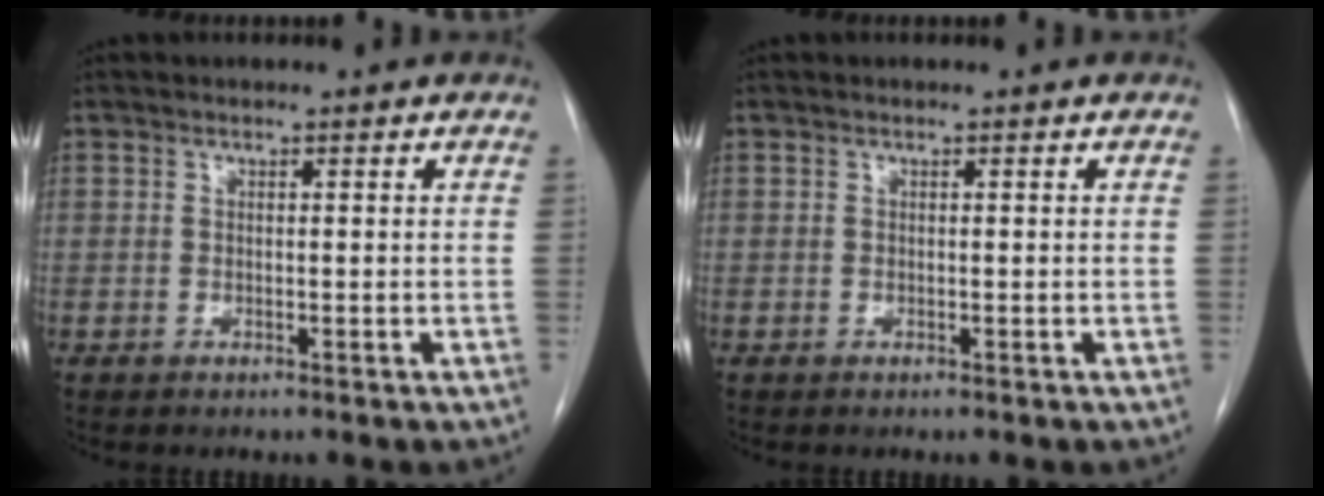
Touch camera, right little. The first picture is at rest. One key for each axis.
{"total": 0.0}